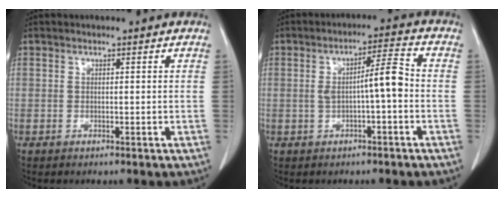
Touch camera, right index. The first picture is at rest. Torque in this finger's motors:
{"motor_torque": [0.31, -0.12, 0.20, 0.04]}